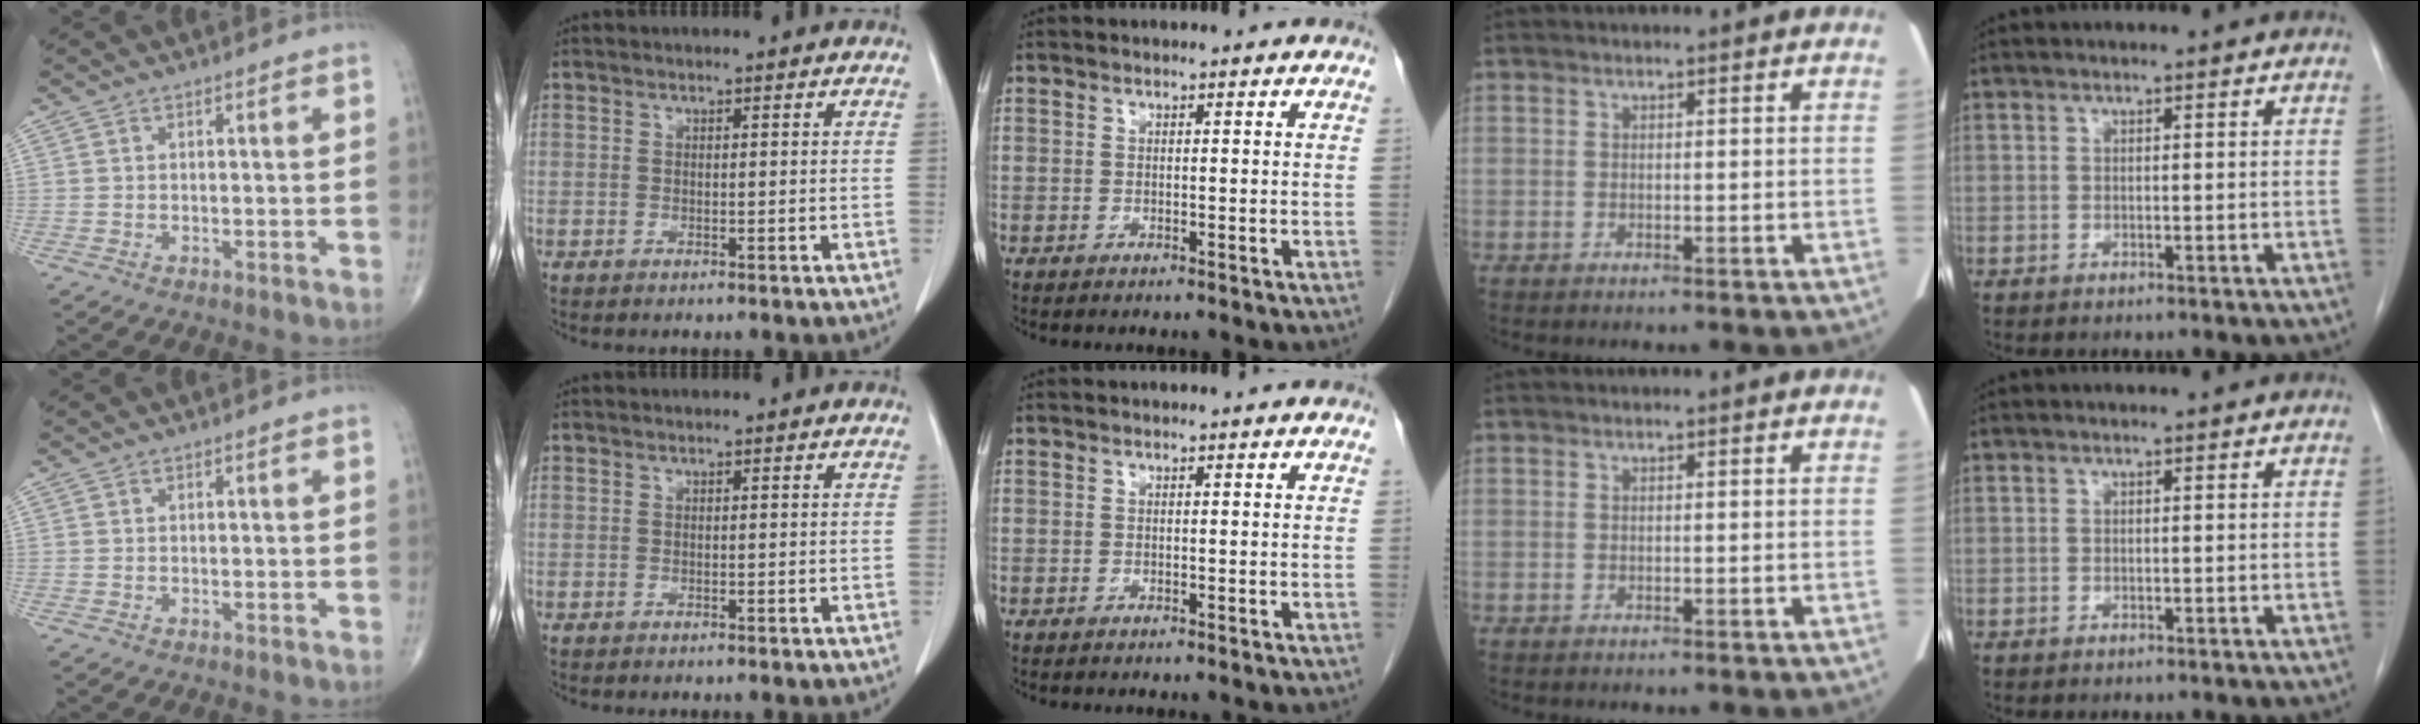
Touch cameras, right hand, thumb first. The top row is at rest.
{}